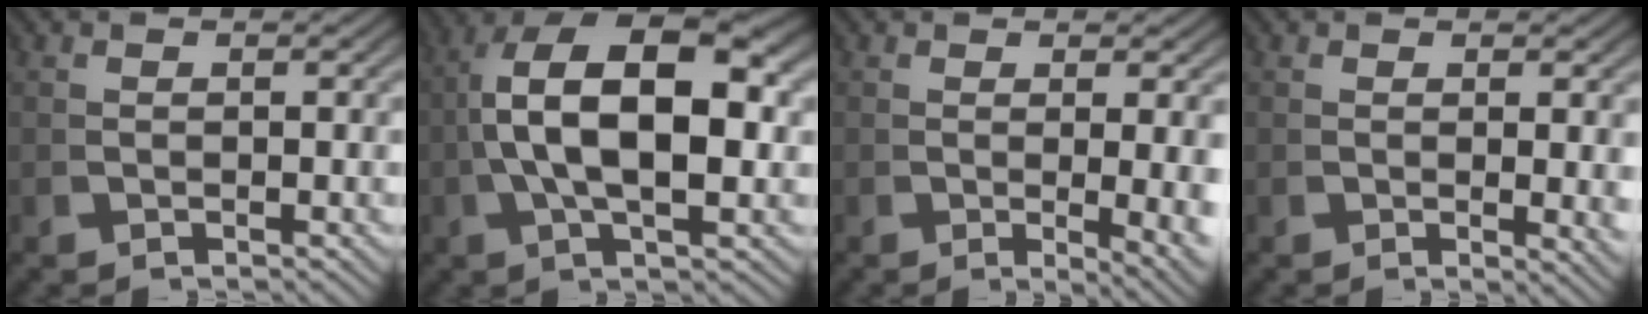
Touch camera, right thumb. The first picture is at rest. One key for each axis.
{"total": 12.8, "fx": 1.0, "fy": 7.1, "fz": 10.6, "tx": -0.195, "ty": -0.026, "tz": 0.027}
{"total": 4.1, "fx": -0.6, "fy": 1.2, "fz": 3.9, "tx": -0.058, "ty": -0.018, "tz": 0.001}
{"total": 2.0, "fx": 0.3, "fy": 0.4, "fz": 1.9, "tx": -0.027, "ty": -0.007, "tz": 0.008}